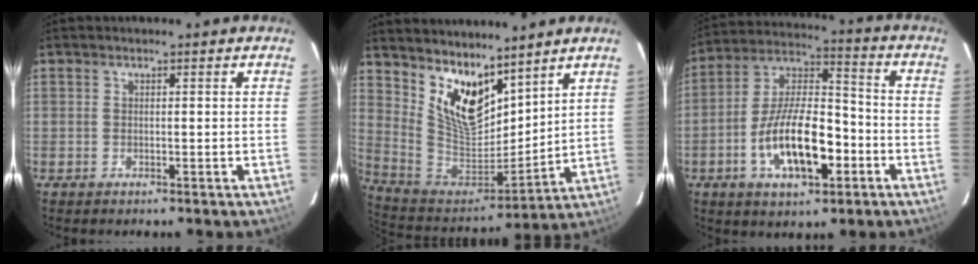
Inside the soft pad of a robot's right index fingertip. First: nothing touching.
{"total": 15.0, "force": [10.3, 6.9, 8.4], "torque": [-0.164, -0.011, 0.208]}
{"total": 16.1, "force": [-5.7, 6.8, 13.5], "torque": [-0.257, 0.008, -0.096]}